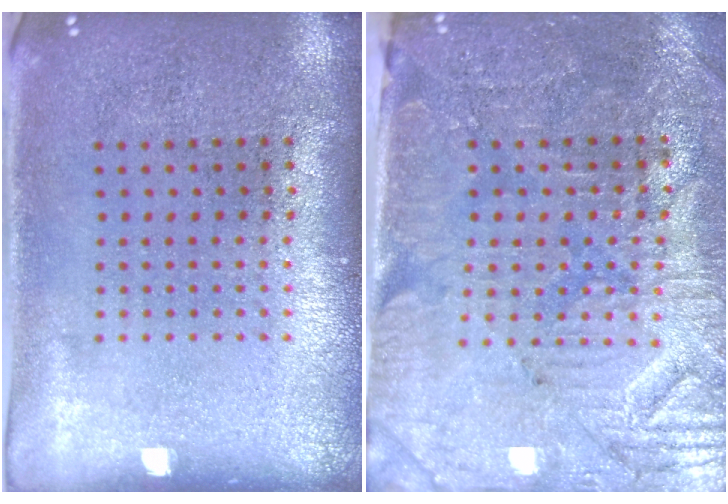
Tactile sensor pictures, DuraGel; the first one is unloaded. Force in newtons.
{"total": 3.7, "press": 3.5, "slide": 1.4}